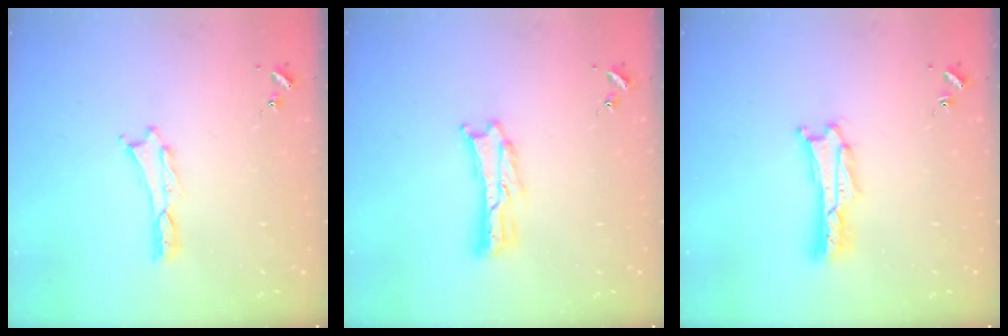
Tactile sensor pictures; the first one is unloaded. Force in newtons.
{"total": 1.6, "press": 1.6, "slide": 0.3}
{"total": 1.7, "press": 1.7, "slide": 0.3}